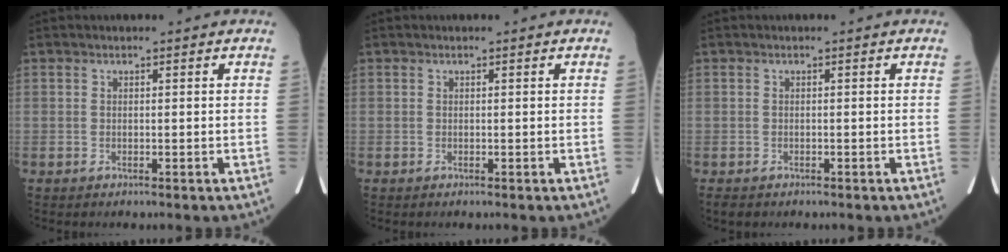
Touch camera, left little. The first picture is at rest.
{"total": 0.0}
{"total": 1.6, "force": [-1.2, 0.8, 0.6], "torque": [-0.012, -0.003, -0.013]}